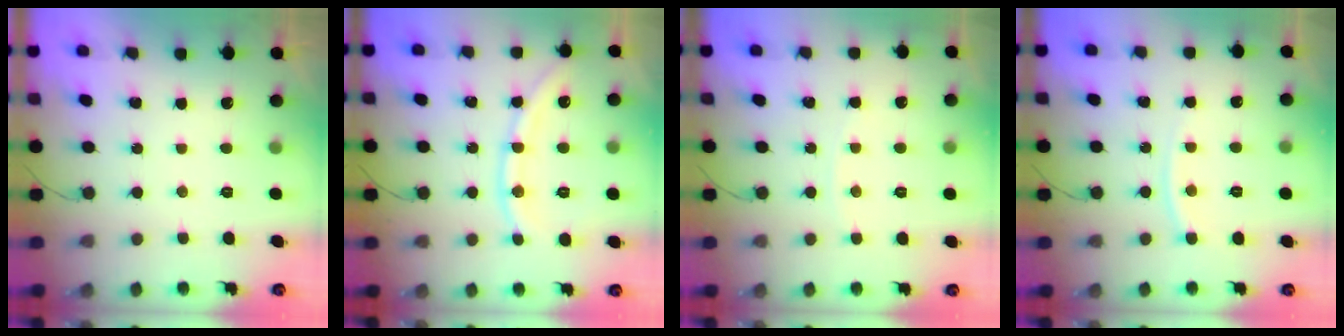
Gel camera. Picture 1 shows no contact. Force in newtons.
{"total": 9.7, "press": 9.6, "slide": 1.4}
{"total": 2.6, "press": 2.6, "slide": 0.2}
{"total": 7.0, "press": 6.9, "slide": 1.0}